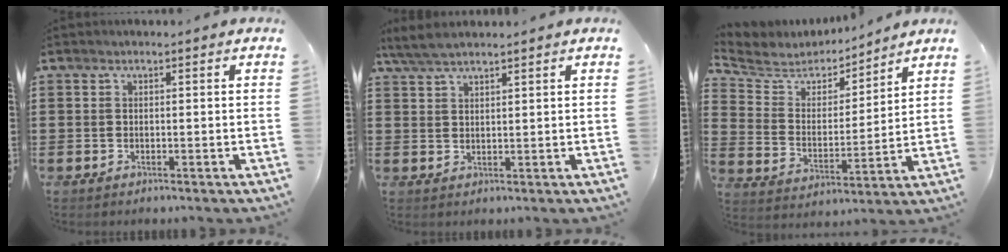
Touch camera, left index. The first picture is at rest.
{"total": 3.6, "force": [3.0, 0.4, 1.8], "torque": [-0.043, 0.001, 0.058]}
{"total": 5.6, "force": [5.3, 1.9, 0.4], "torque": [-0.047, -0.038, 0.087]}